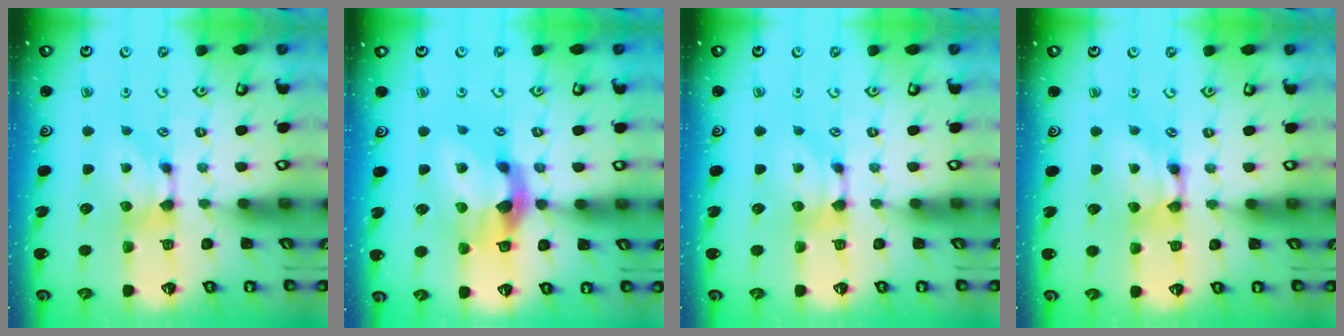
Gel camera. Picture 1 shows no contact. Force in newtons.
{"total": 6.6, "press": 6.2, "slide": 2.2}
{"total": 0.0}
{"total": 2.2, "press": 2.2, "slide": 0.1}